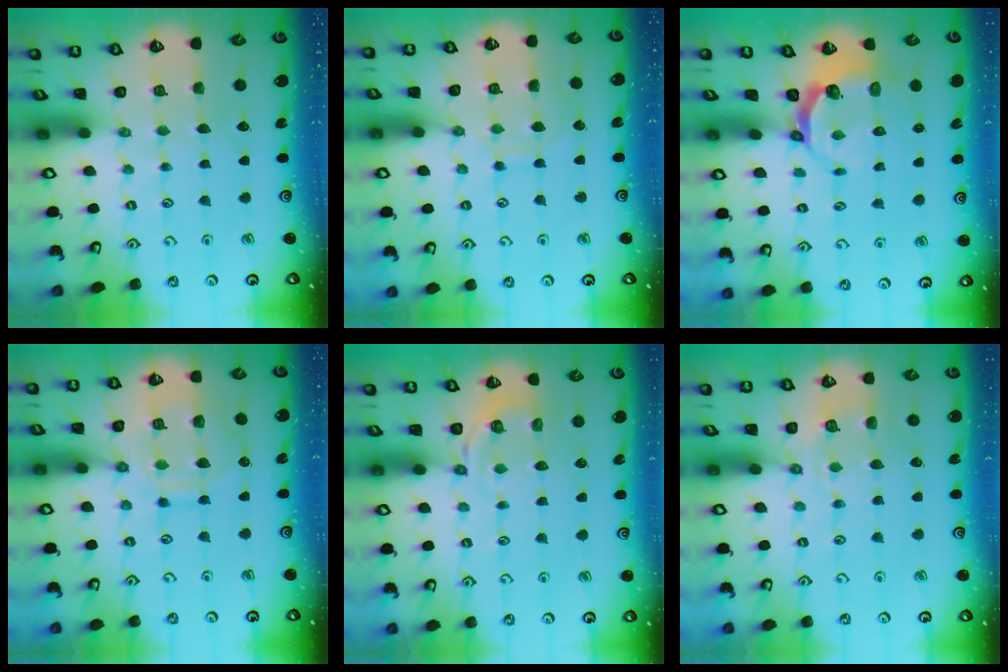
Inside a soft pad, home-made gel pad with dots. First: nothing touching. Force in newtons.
{"total": 7.9, "press": 7.9, "slide": 0.5}
{"total": 4.9, "press": 4.0, "slide": 2.9}
{"total": 13.2, "press": 13.2, "slide": 1.3}
{"total": 2.8, "press": 2.1, "slide": 1.8}
{"total": 4.8, "press": 4.5, "slide": 1.5}